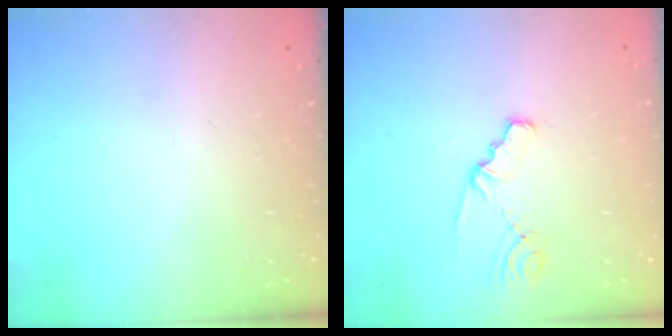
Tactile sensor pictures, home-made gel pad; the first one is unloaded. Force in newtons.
{"total": 1.9, "press": 1.9, "slide": 0.3}